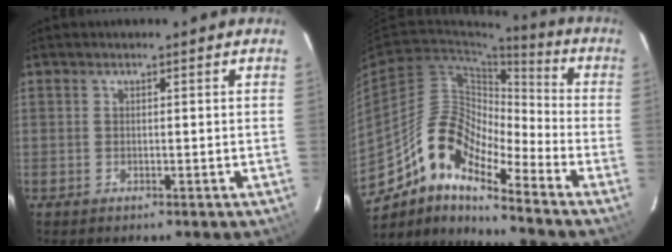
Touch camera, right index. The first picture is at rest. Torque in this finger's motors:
{"motor_torque": [0.81, -0.76, 0.09, -0.08]}